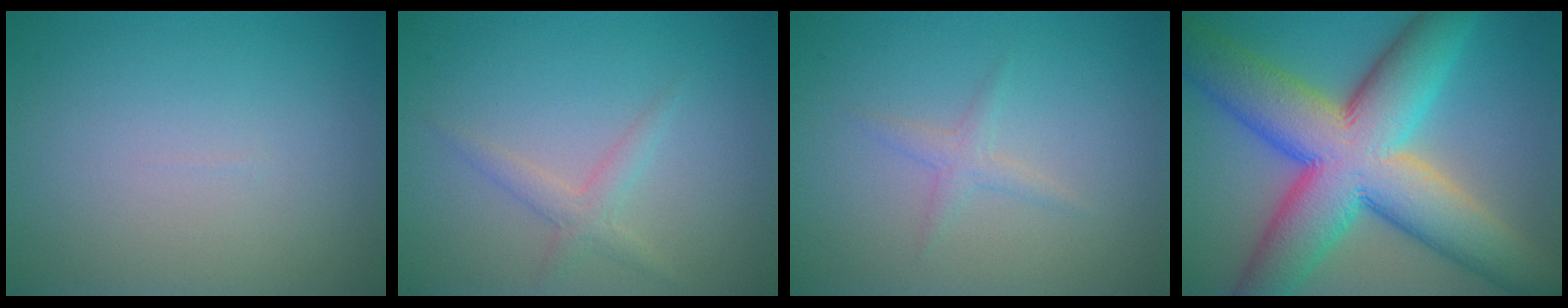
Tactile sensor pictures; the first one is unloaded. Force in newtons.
{"total": 1.7, "press": 1.7, "slide": 0.1}
{"total": 1.2, "press": 1.2, "slide": 0.0}
{"total": 14.9, "press": 14.9, "slide": 0.8}